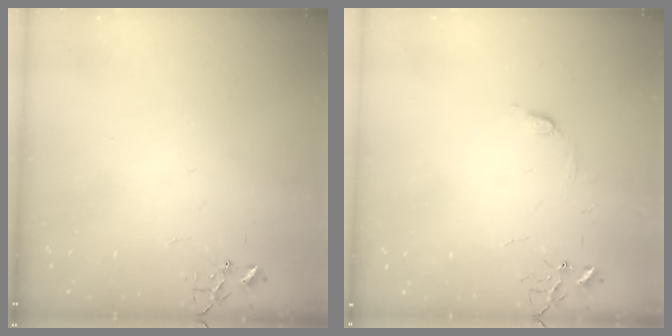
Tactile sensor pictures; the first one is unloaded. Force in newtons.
{"total": 5.7, "press": 5.6, "slide": 0.8}